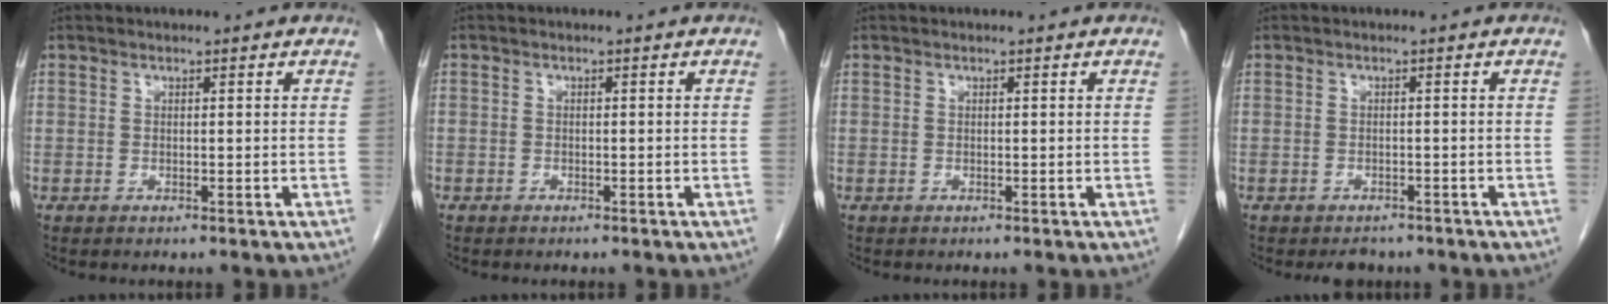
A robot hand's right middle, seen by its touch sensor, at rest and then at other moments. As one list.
[{"total": 0.7, "force": [-0.5, 0.6, 0.0], "torque": [-0.003, 0.005, -0.009]}, {"total": 0.0}, {"total": 2.5, "force": [-2.1, 1.2, 0.4], "torque": [-0.012, -0.001, -0.029]}]